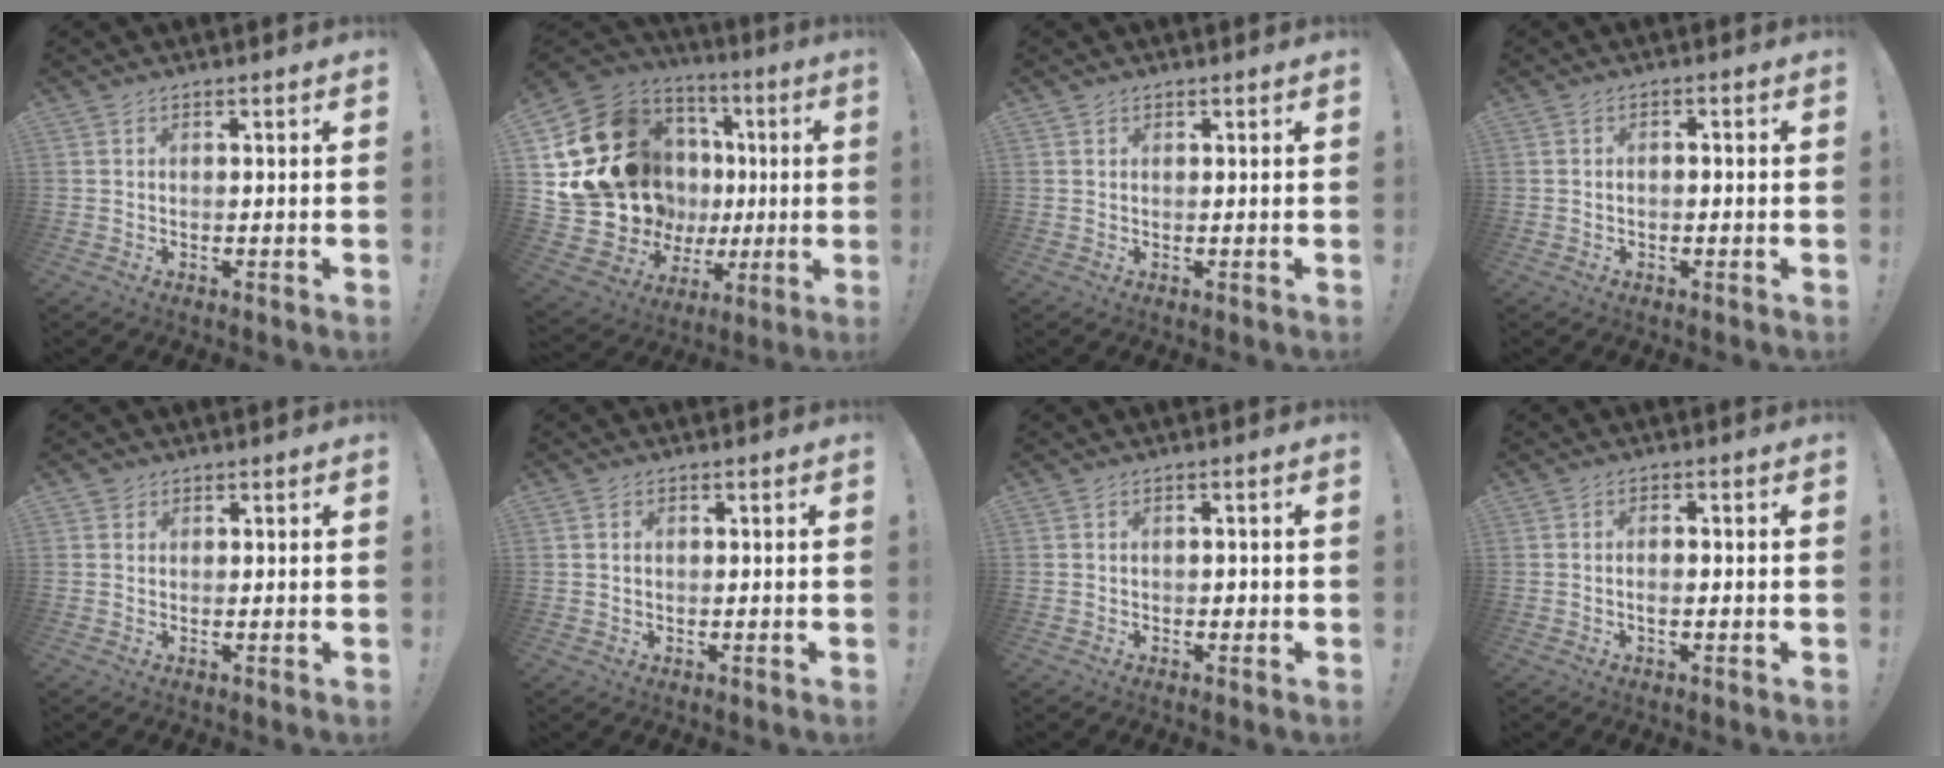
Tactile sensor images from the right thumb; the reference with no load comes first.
{"total": 23.1, "force": [3.8, 19.3, 12.1], "torque": [-0.203, -0.045, 0.141]}
{"total": 0.7, "force": [0.5, 0.4, 0.1], "torque": [0.001, -0.001, 0.010]}
{"total": 1.3, "force": [-1.0, 0.5, 0.7], "torque": [-0.012, 0.004, -0.018]}
{"total": 1.3, "force": [0.9, 1.0, 0.1], "torque": [0.000, -0.003, 0.015]}
{"total": 1.2, "force": [0.3, 1.1, 0.5], "torque": [-0.005, 0.002, 0.003]}
{"total": 1.5, "force": [-0.6, 1.3, 0.6], "torque": [-0.010, 0.006, -0.012]}
{"total": 2.1, "force": [-0.8, 0.8, 1.7], "torque": [-0.029, 0.006, -0.017]}